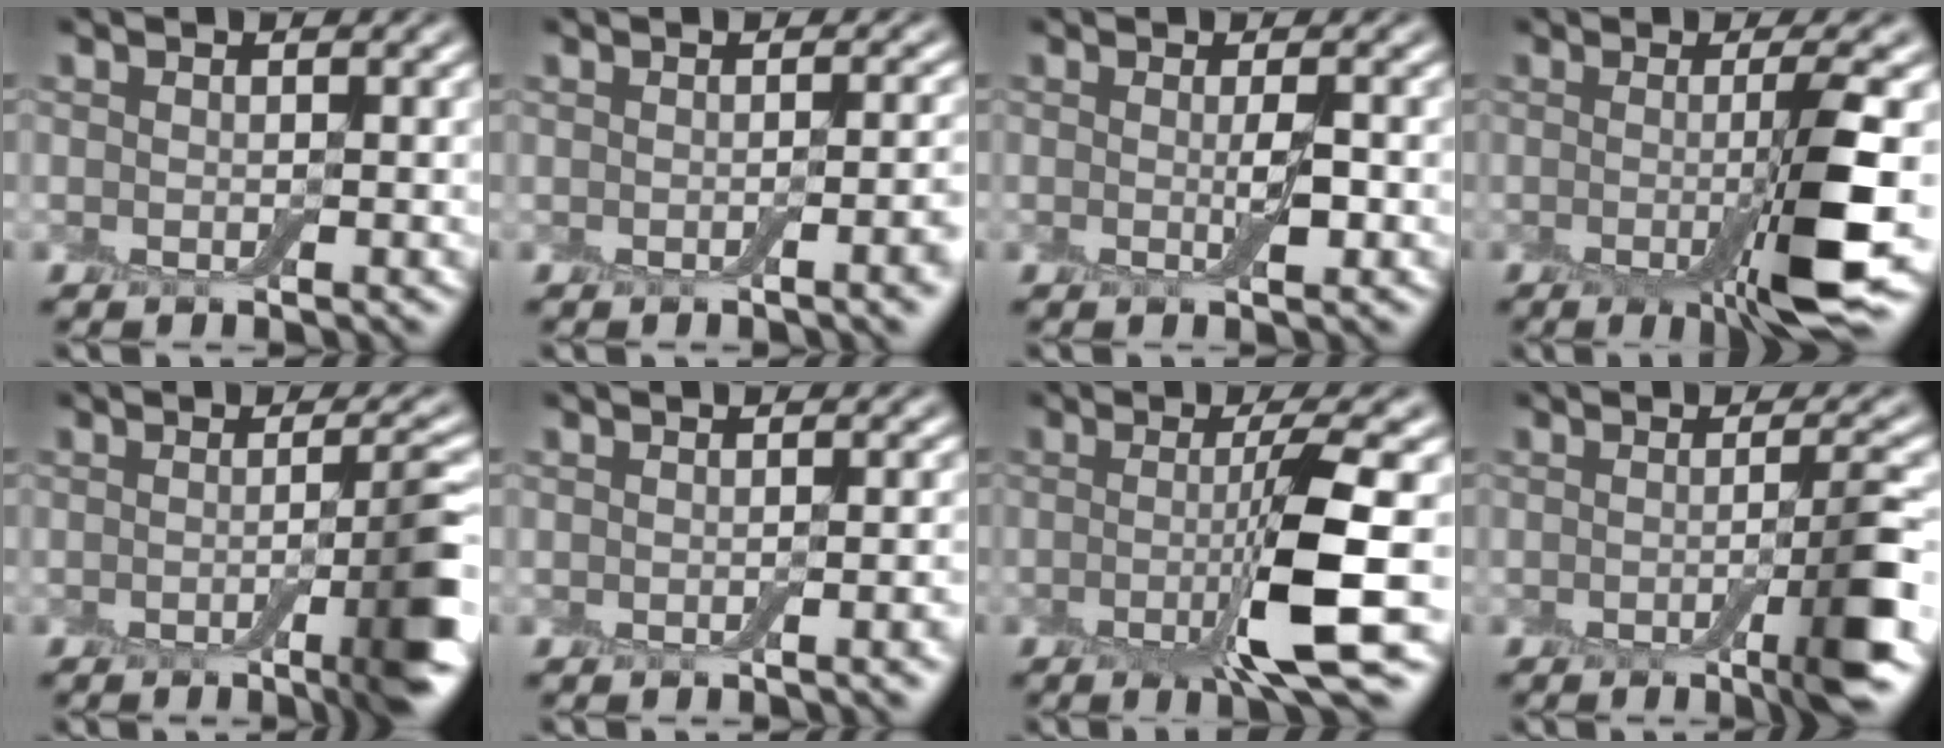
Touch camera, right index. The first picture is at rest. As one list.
[{"total": 3.0, "force": [-1.1, 0.7, 2.7], "torque": [-0.029, -0.004, -0.016]}, {"total": 1.4, "force": [0.0, 0.0, 1.4], "torque": [-0.027, -0.003, -0.003]}, {"total": 6.7, "force": [-1.2, 0.7, 6.5], "torque": [-0.105, -0.012, -0.019]}, {"total": 6.1, "force": [-1.9, 1.2, 5.7], "torque": [-0.074, -0.002, -0.030]}, {"total": 2.1, "force": [-0.7, 0.5, 1.9], "torque": [-0.024, -0.005, -0.009]}, {"total": 6.0, "force": [-1.2, 0.4, 5.9], "torque": [-0.099, -0.002, -0.026]}, {"total": 4.9, "force": [-1.6, 0.7, 4.6], "torque": [-0.066, -0.002, -0.029]}]